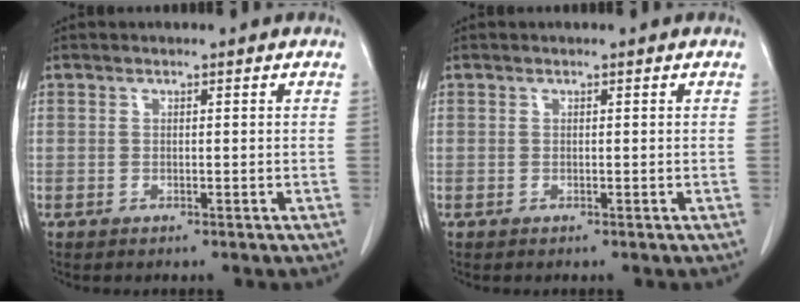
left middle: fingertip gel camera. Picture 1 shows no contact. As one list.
[{"total": 0.0}]